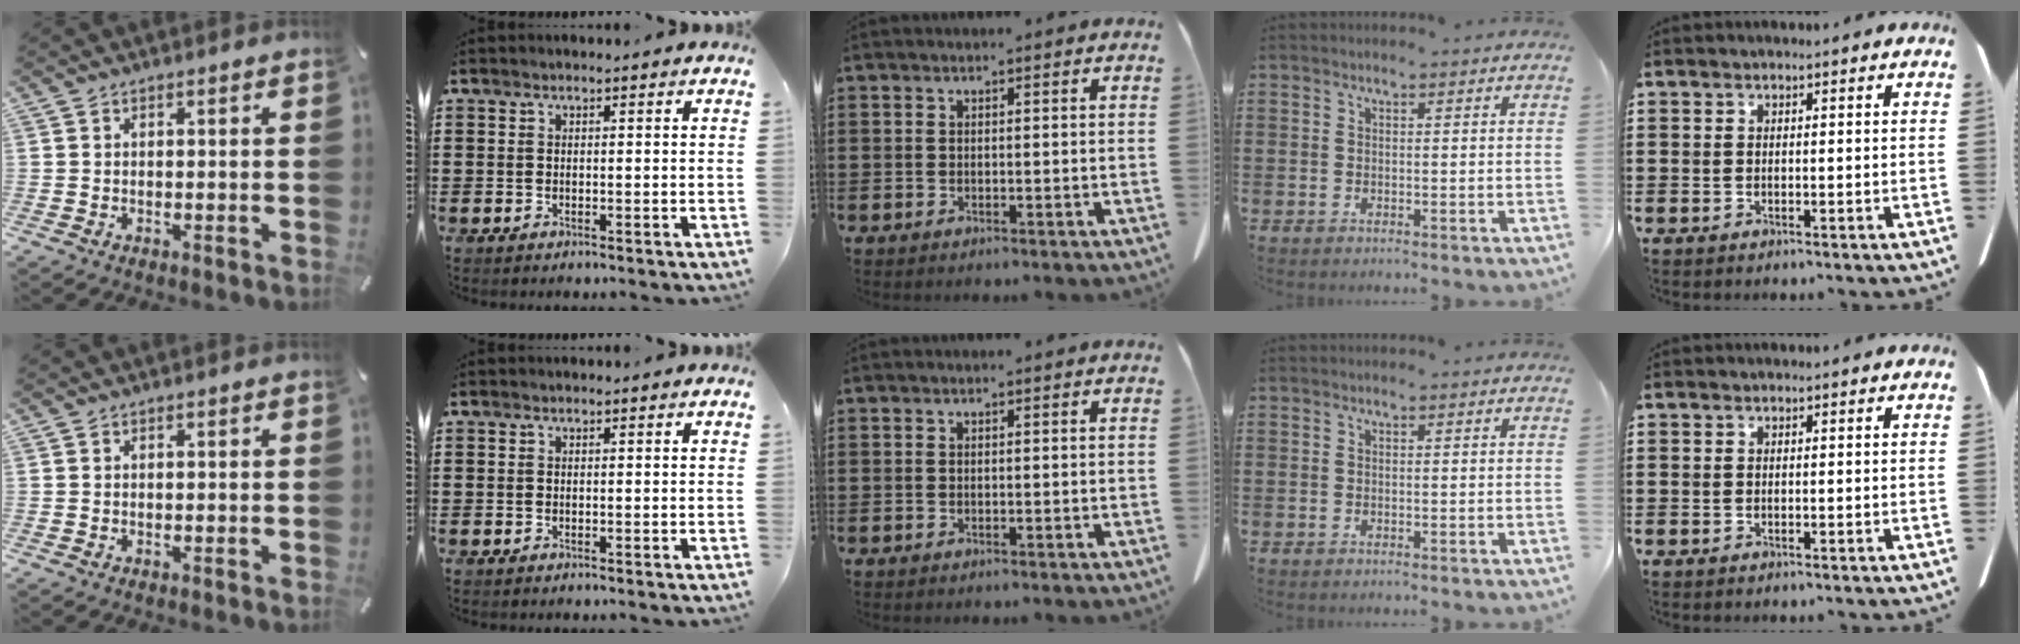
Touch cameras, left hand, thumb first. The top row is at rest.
{}